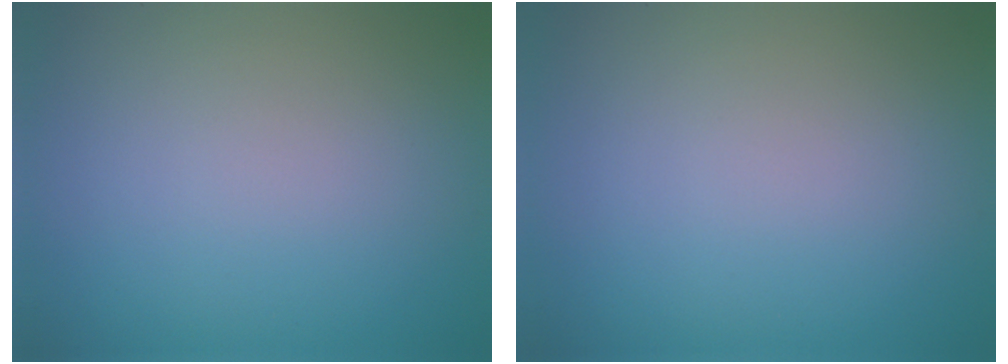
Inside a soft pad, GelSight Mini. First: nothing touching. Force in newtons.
{"total": 0.0}